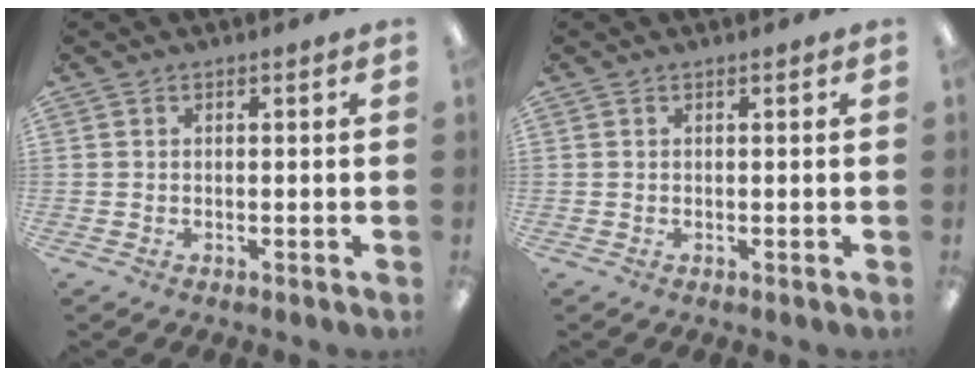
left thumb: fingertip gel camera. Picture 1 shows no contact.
{"total": 0.0}